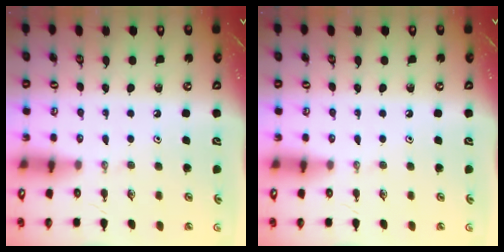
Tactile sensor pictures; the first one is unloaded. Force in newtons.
{"total": 0.0}